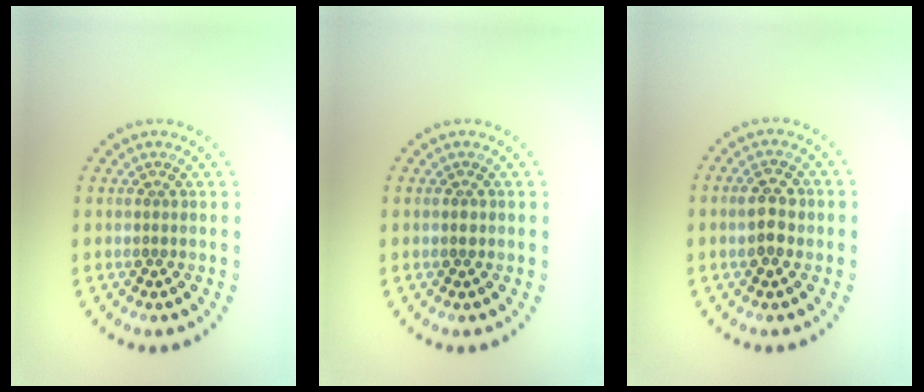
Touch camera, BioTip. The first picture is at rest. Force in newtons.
{"total": 0.5, "press": 0.5, "slide": 0.1}
{"total": 2.6, "press": 2.6, "slide": 0.2}